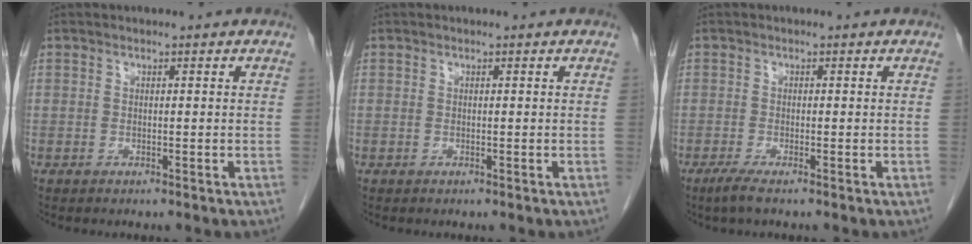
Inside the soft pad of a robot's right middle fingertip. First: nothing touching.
{"total": 0.0}
{"total": 2.0, "force": [-1.4, -0.1, 1.4], "torque": [-0.039, -0.008, -0.031]}